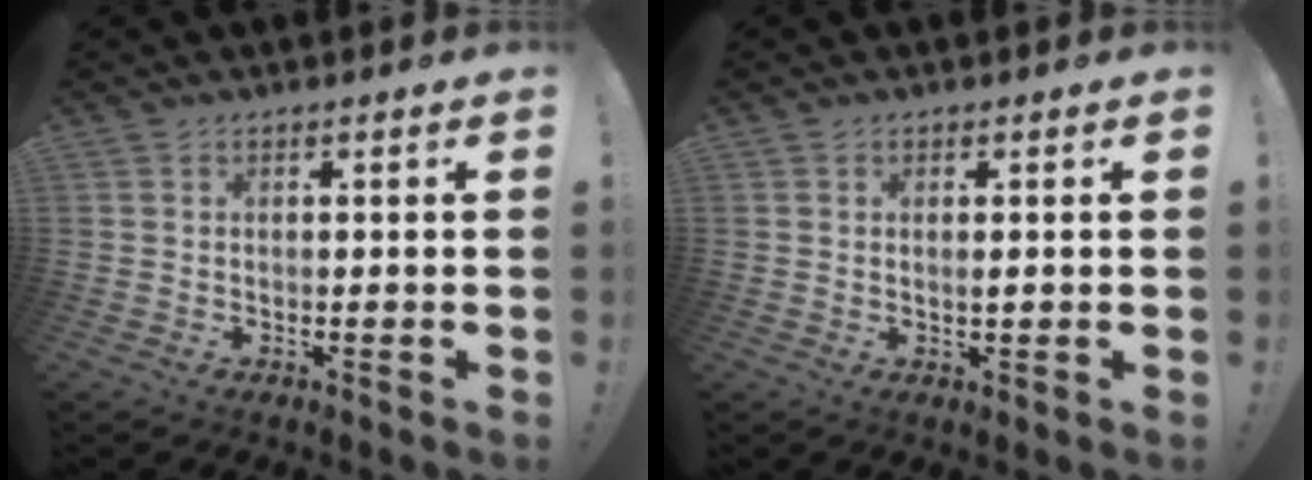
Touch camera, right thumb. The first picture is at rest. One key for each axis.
{"total": 1.2, "fx": 0.0, "fy": 0.2, "fz": 1.2, "tx": -0.012, "ty": -0.005, "tz": -0.002}